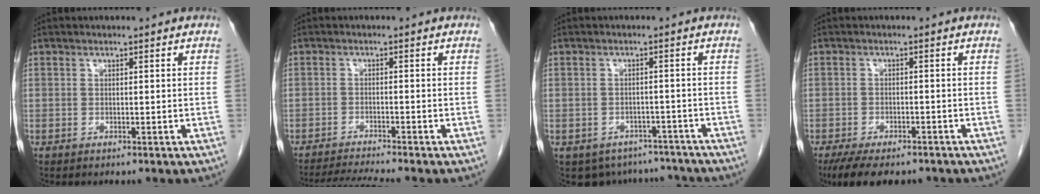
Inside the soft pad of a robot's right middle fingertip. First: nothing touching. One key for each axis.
{"total": 5.7, "fx": -5.2, "fy": -1.4, "fz": 1.8, "tx": -0.031, "ty": -0.018, "tz": -0.089}
{"total": 8.6, "fx": -7.1, "fy": 4.7, "fz": 1.0, "tx": -0.005, "ty": 0.012, "tz": -0.082}
{"total": 9.5, "fx": -7.3, "fy": 3.7, "fz": 4.8, "tx": -0.071, "ty": -0.007, "tz": -0.107}